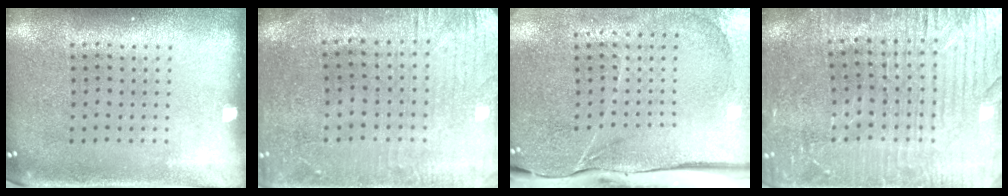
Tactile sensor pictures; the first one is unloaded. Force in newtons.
{"total": 0.7, "press": 0.5, "slide": 0.5}
{"total": 4.4, "press": 3.6, "slide": 2.5}
{"total": 3.5, "press": 3.4, "slide": 0.7}